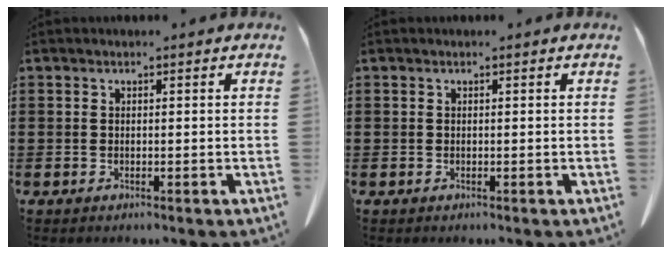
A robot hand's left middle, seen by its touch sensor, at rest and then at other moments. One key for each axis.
{"total": 0.0}